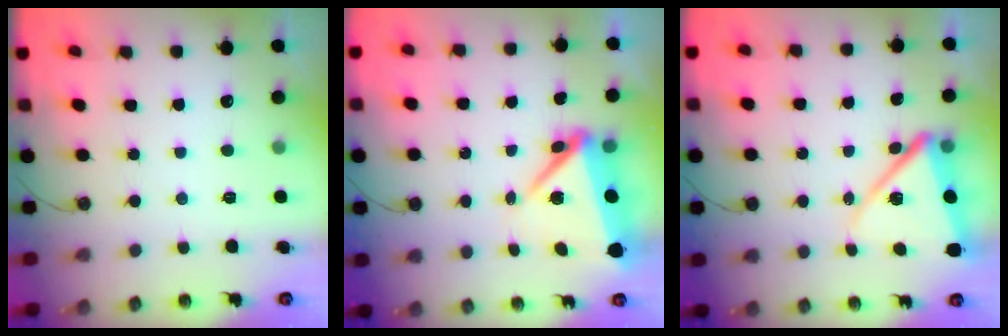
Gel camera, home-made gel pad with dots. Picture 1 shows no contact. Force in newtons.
{"total": 9.2, "press": 8.3, "slide": 4.1}
{"total": 12.6, "press": 12.6, "slide": 1.2}